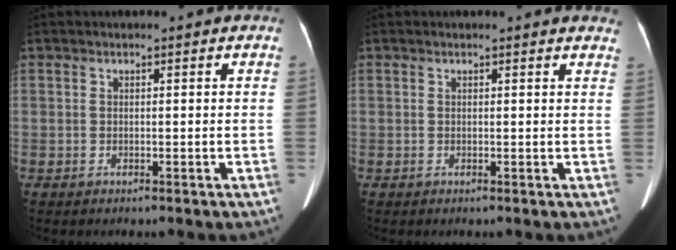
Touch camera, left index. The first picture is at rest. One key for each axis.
{"total": 6.5, "fx": 6.1, "fy": 1.5, "fz": 1.6, "tx": -0.001, "ty": 0.001, "tz": 0.042}